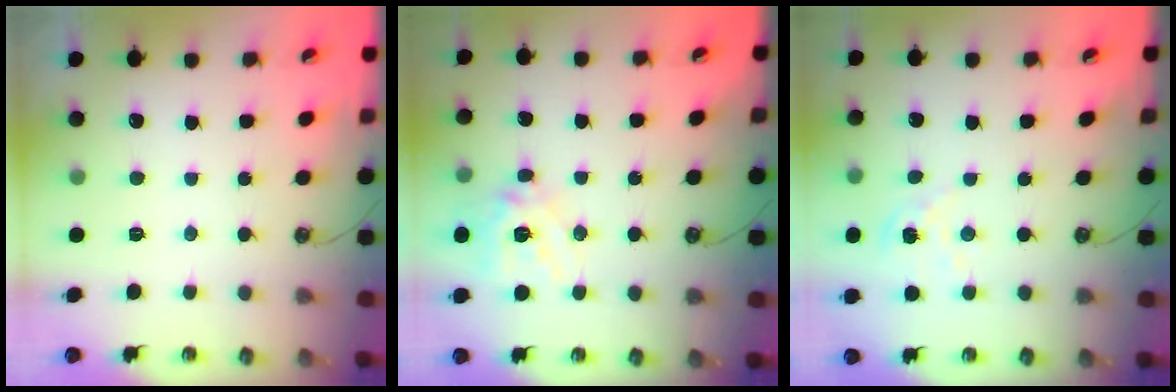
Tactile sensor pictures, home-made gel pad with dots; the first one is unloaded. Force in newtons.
{"total": 15.1, "press": 14.9, "slide": 2.3}
{"total": 2.6, "press": 2.6, "slide": 0.4}